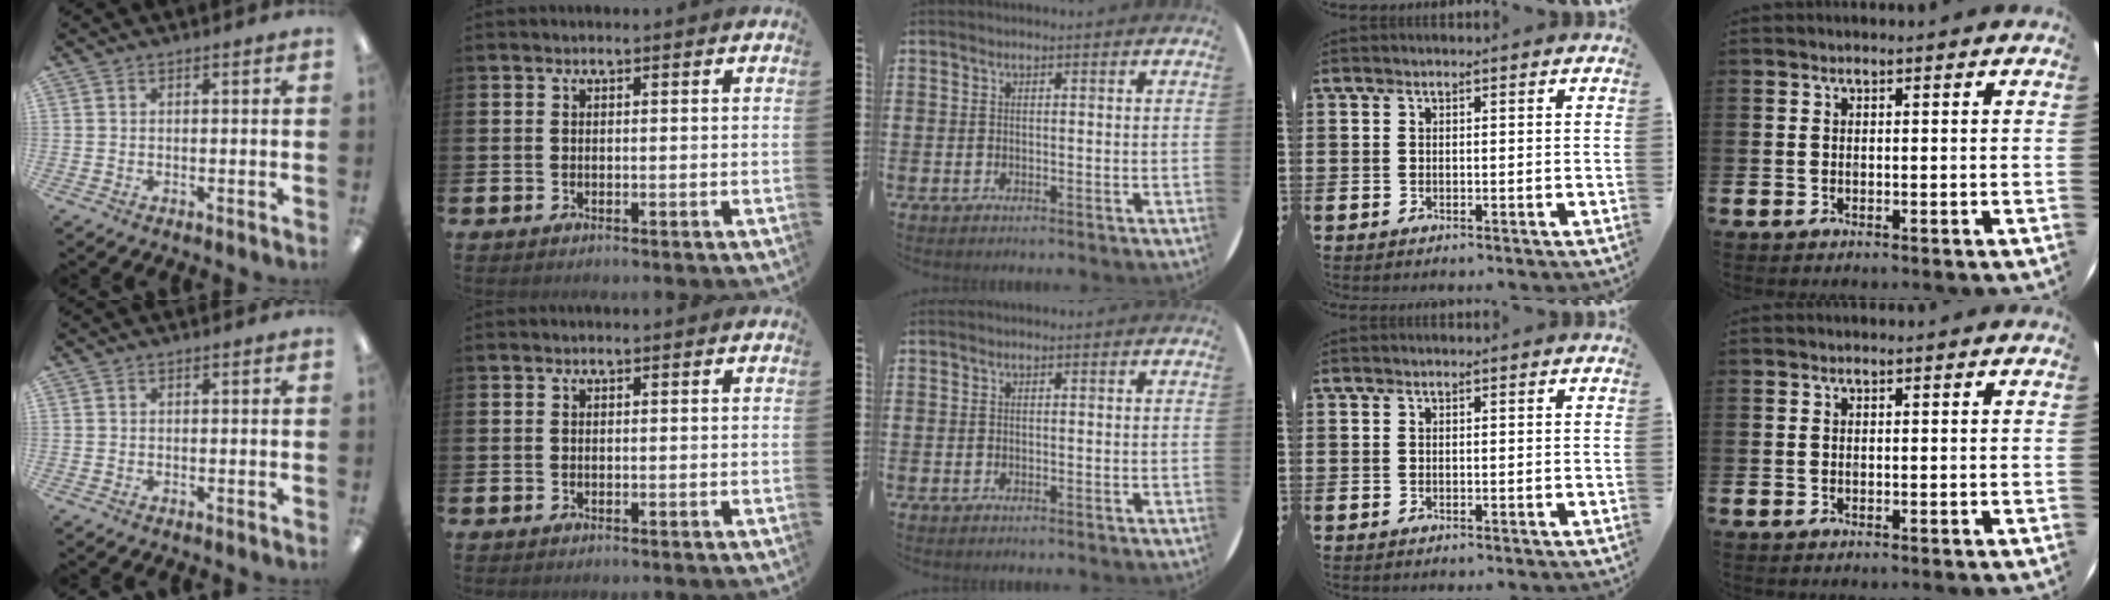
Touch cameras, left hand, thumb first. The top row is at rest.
{}